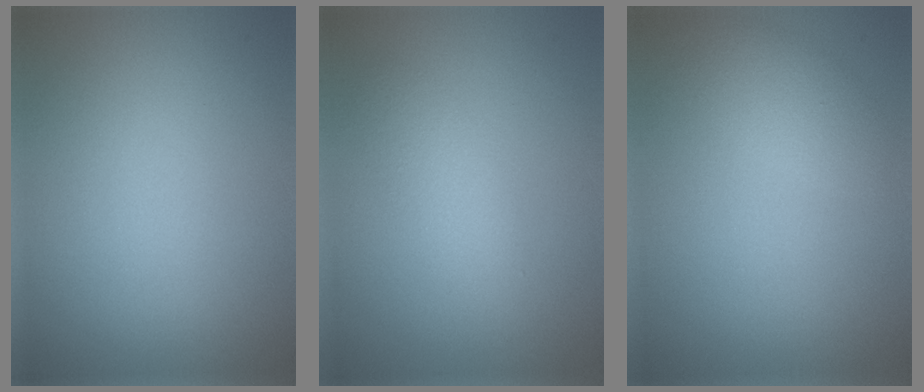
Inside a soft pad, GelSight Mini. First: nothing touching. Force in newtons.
{"total": 2.0, "press": 2.0, "slide": 0.1}
{"total": 2.1, "press": 2.1, "slide": 0.0}